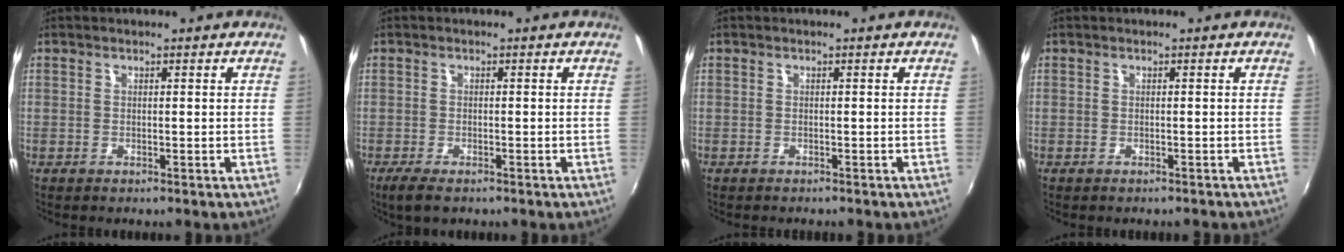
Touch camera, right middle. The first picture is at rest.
{"total": 3.6, "force": [-2.5, 1.0, 2.4], "torque": [-0.056, -0.013, -0.044]}
{"total": 0.7, "force": [-0.6, 0.0, 0.2], "torque": [-0.004, -0.002, -0.009]}
{"total": 1.2, "force": [-1.0, 0.3, 0.4], "torque": [-0.011, -0.002, -0.011]}